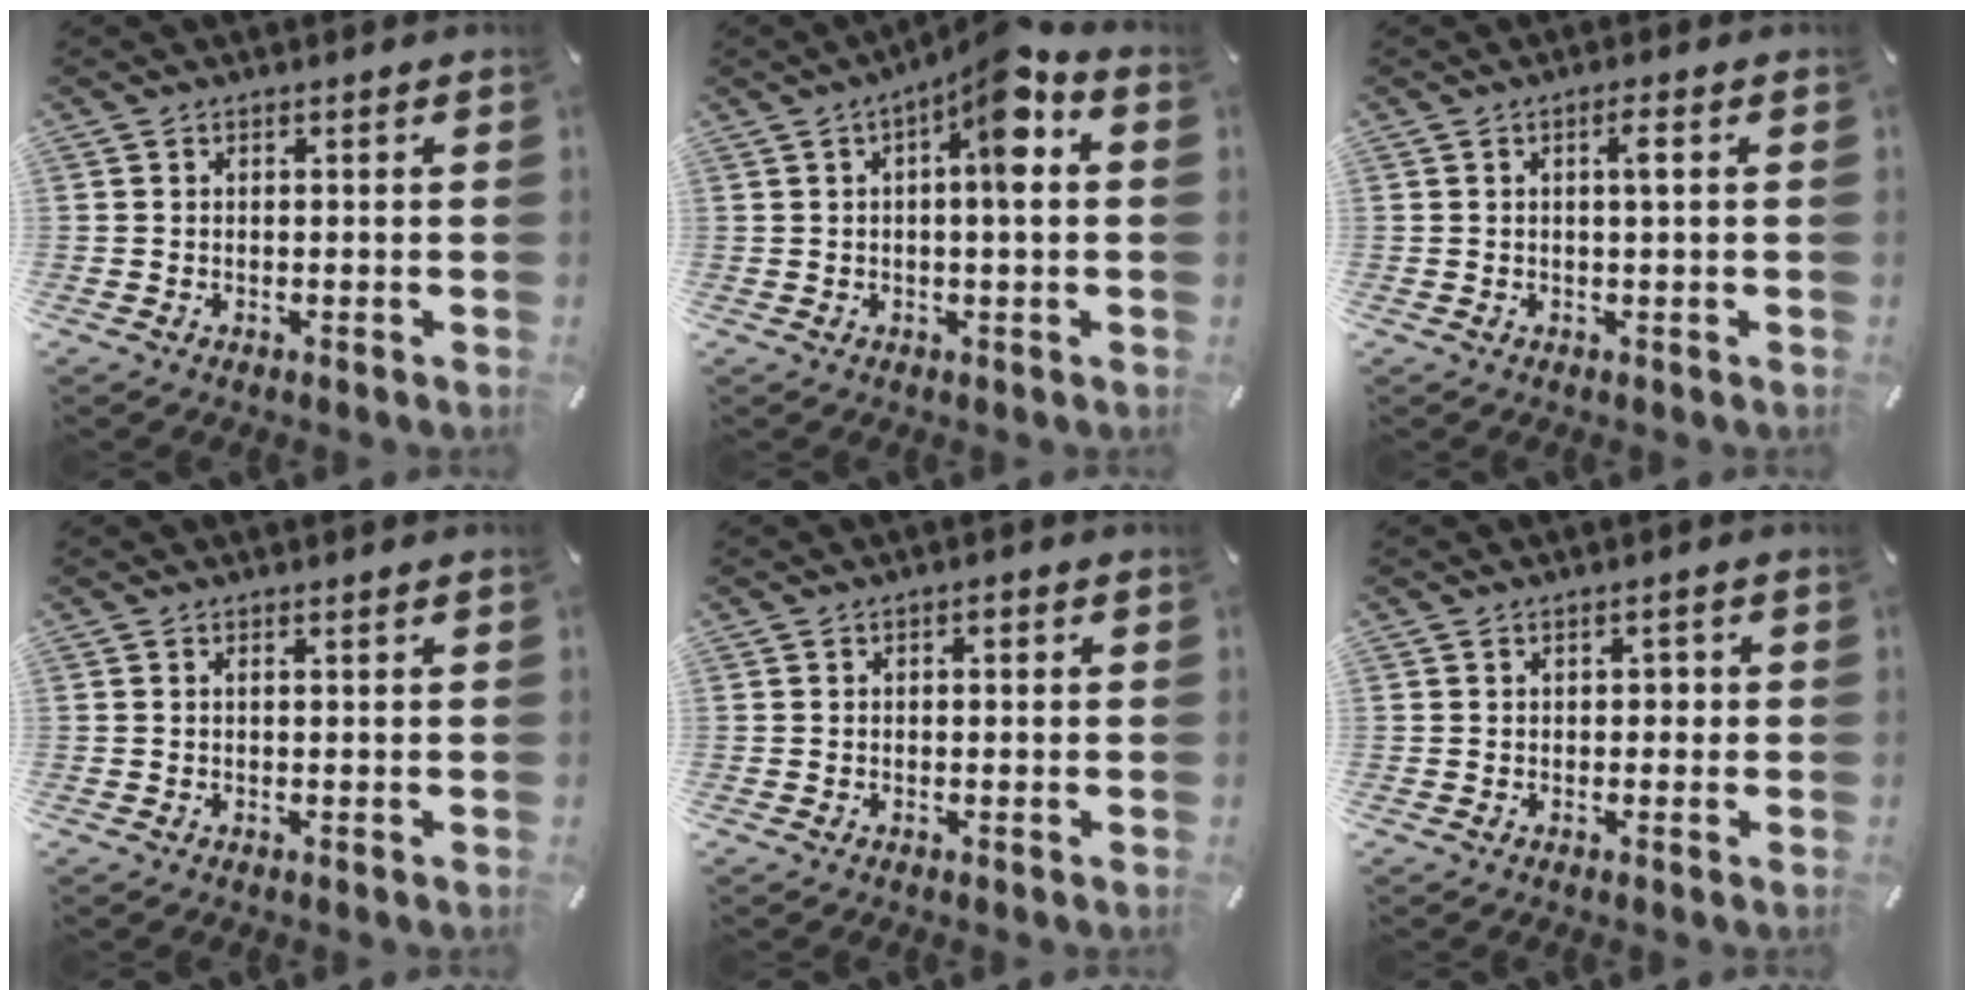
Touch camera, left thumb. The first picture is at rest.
{"total": 10.4, "force": [2.7, 2.6, 9.7], "torque": [-0.142, -0.007, 0.036]}
{"total": 3.0, "force": [0.6, 0.2, 2.9], "torque": [-0.057, 0.001, 0.007]}
{"total": 0.8, "force": [0.3, 0.0, 0.8], "torque": [-0.014, 0.000, 0.005]}
{"total": 1.3, "force": [0.2, 0.7, 1.0], "torque": [-0.021, 0.005, 0.002]}
{"total": 1.7, "force": [0.2, 1.1, 1.3], "torque": [-0.018, 0.005, -0.001]}